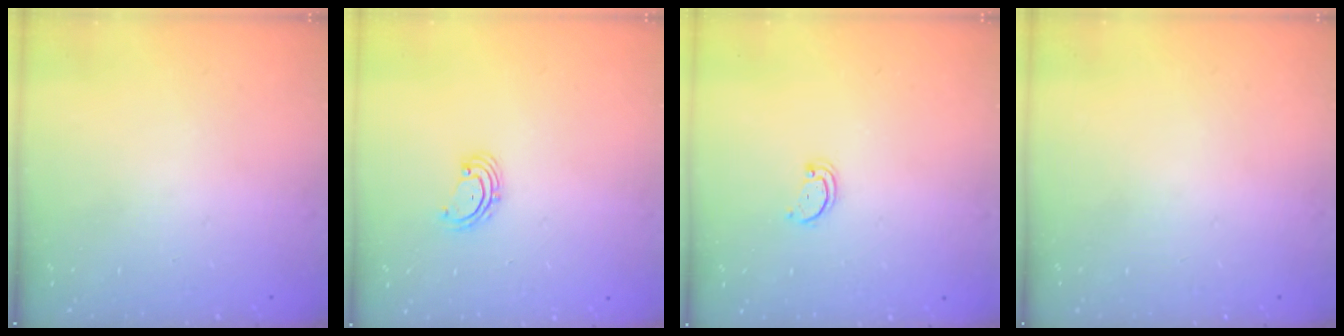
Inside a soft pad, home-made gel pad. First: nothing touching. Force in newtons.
{"total": 2.5, "press": 2.4, "slide": 0.4}
{"total": 1.9, "press": 1.9, "slide": 0.2}
{"total": 0.0}